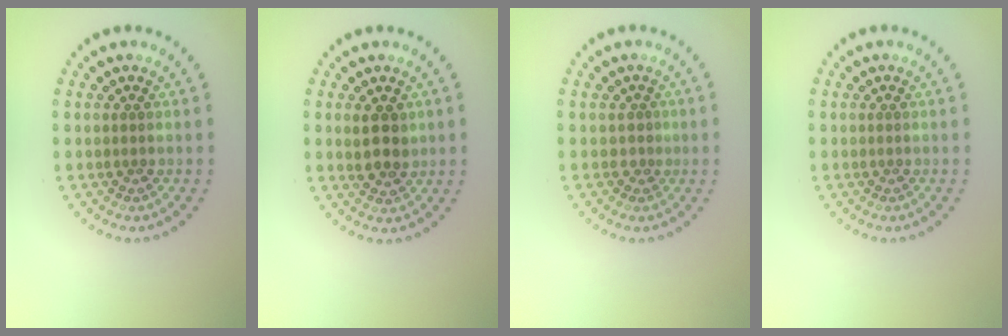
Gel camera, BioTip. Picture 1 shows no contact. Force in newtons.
{"total": 2.7, "press": 2.6, "slide": 0.9}
{"total": 0.6, "press": 0.4, "slide": 0.5}
{"total": 0.0}